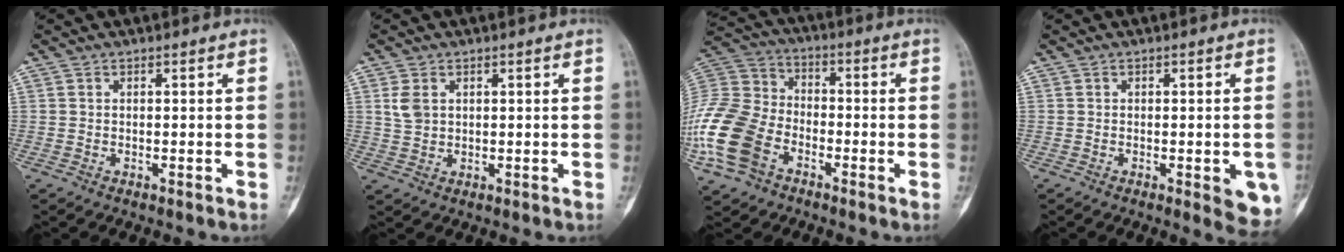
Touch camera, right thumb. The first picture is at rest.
{"total": 3.4, "force": [1.1, 2.4, 2.1], "torque": [-0.039, 0.002, 0.028]}
{"total": 18.6, "force": [-7.6, 12.8, 11.1], "torque": [-0.253, 0.039, -0.155]}
{"total": 6.7, "force": [-2.1, 2.2, 6.0], "torque": [-0.051, -0.006, -0.020]}